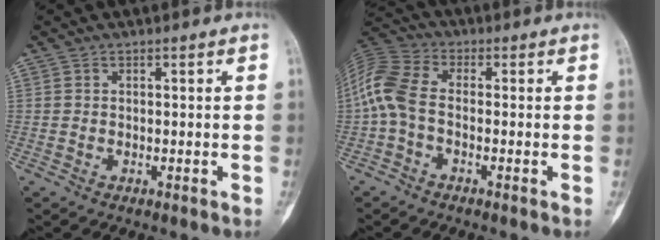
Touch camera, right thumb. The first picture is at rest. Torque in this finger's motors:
{"motor_torque": [0.92, 1.42, 1.20, -0.14, 0.03]}